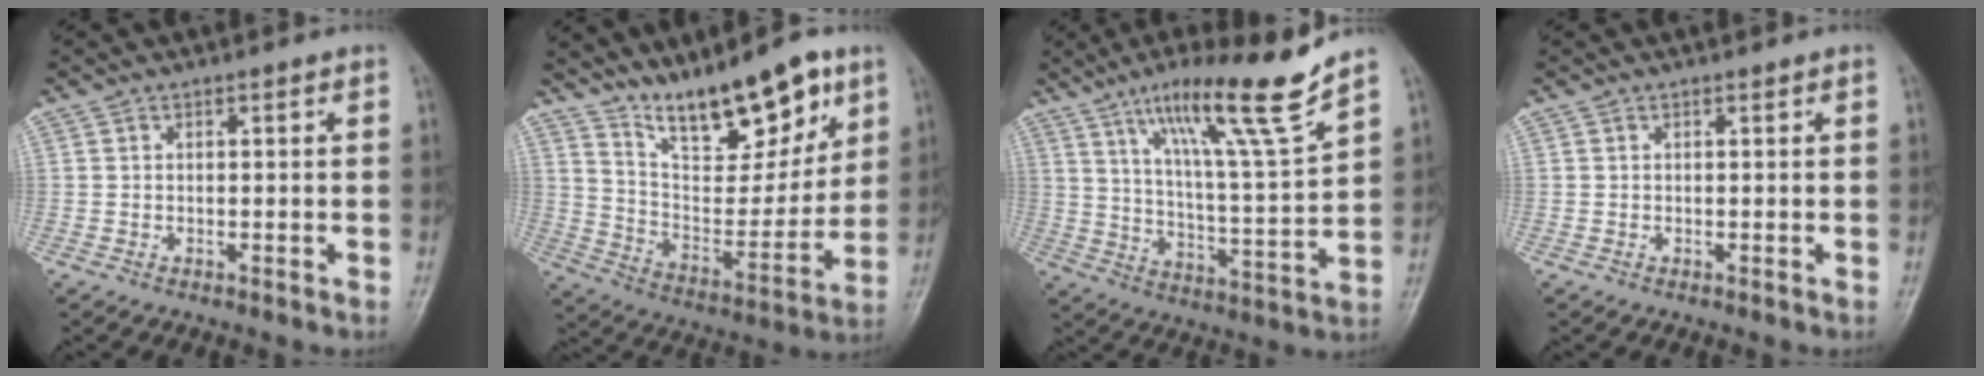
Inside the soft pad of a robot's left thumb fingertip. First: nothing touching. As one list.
[{"total": 18.0, "force": [12.5, 6.3, 11.3], "torque": [-0.132, -0.073, 0.221]}, {"total": 17.0, "force": [11.6, 0.3, 12.5], "torque": [-0.193, -0.064, 0.193]}, {"total": 0.0}]